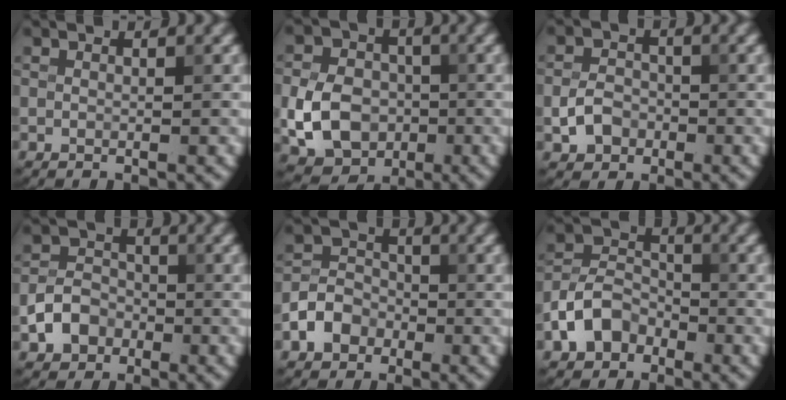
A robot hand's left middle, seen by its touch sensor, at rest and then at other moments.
{"total": 6.6, "force": [-1.5, 5.2, 3.8], "torque": [-0.070, 0.001, -0.037]}
{"total": 2.8, "force": [-1.1, 2.2, 1.4], "torque": [-0.021, 0.002, -0.025]}
{"total": 3.5, "force": [-1.5, 2.8, 1.6], "torque": [-0.028, 0.004, -0.030]}
{"total": 3.6, "force": [-1.7, 2.8, 1.5], "torque": [-0.029, 0.006, -0.035]}
{"total": 4.5, "force": [-2.3, 3.3, 2.0], "torque": [-0.040, 0.004, -0.050]}